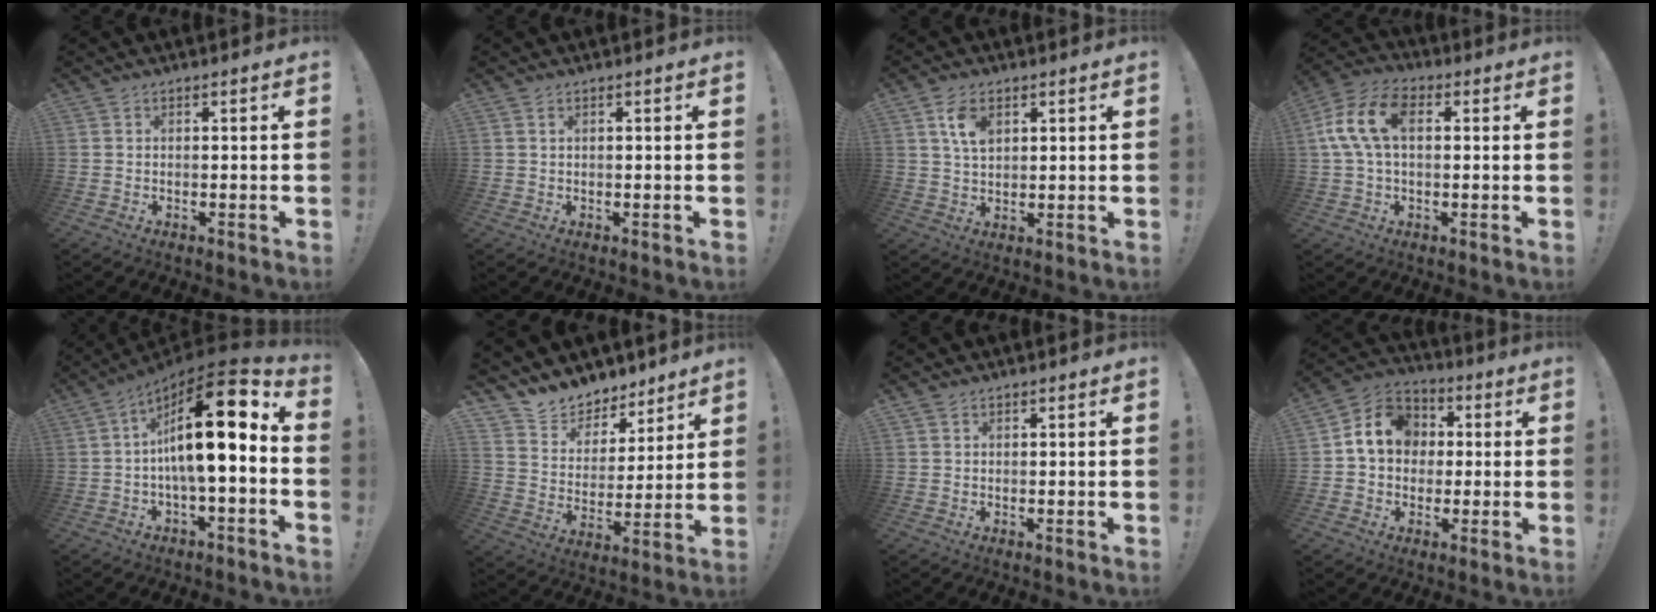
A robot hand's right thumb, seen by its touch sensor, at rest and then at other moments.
{"total": 0.7, "force": [0.4, 0.3, 0.5], "torque": [-0.016, 0.003, 0.009]}
{"total": 7.0, "force": [3.2, 4.1, 4.6], "torque": [-0.078, -0.005, 0.059]}
{"total": 13.2, "force": [2.4, 8.1, 10.2], "torque": [-0.215, 0.013, 0.044]}
{"total": 19.4, "force": [2.8, 4.9, 18.5], "torque": [-0.300, -0.014, 0.040]}
{"total": 9.1, "force": [7.6, 5.0, 0.3], "torque": [-0.012, -0.074, 0.144]}
{"total": 0.9, "force": [0.8, 0.3, -0.2], "torque": [0.011, -0.007, 0.015]}
{"total": 12.4, "force": [1.9, 10.6, 6.2], "torque": [-0.082, 0.012, 0.045]}